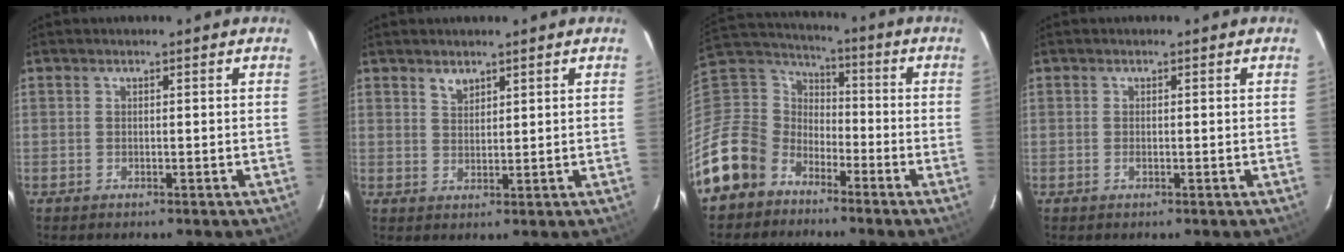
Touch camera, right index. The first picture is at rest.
{"total": 2.3, "force": [1.8, 1.2, 0.9], "torque": [-0.012, 0.002, 0.033]}
{"total": 14.2, "force": [-9.0, 10.6, 2.9], "torque": [-0.100, 0.036, -0.172]}
{"total": 0.6, "force": [-0.2, 0.3, 0.5], "torque": [-0.012, -0.002, -0.004]}